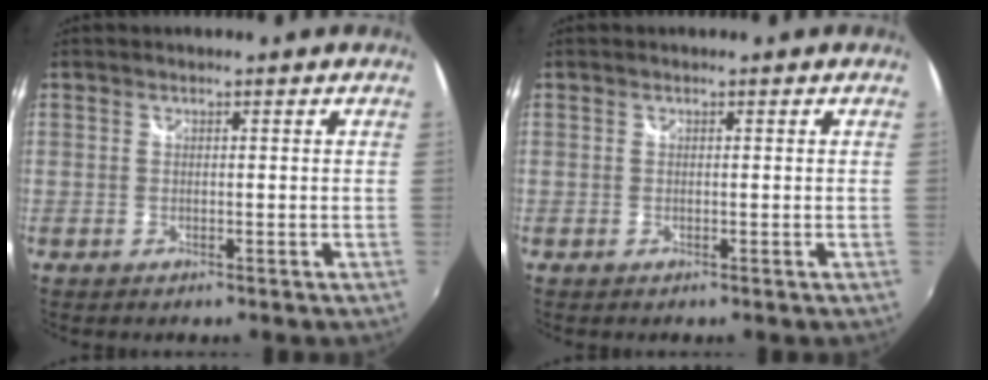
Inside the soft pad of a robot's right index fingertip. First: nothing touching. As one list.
[{"total": 0.0}]